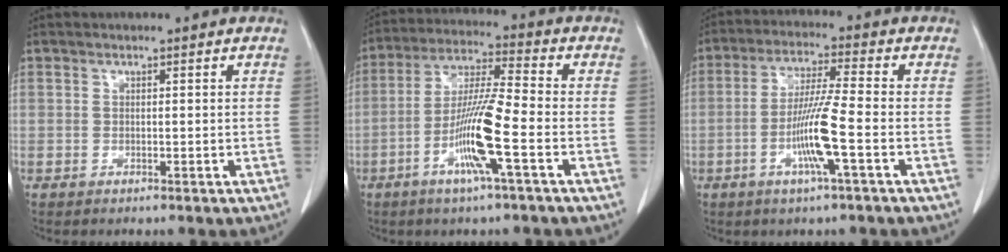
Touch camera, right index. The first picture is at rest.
{"total": 11.3, "force": [-4.1, -0.2, 10.5], "torque": [-0.205, -0.003, -0.081]}
{"total": 9.0, "force": [-2.7, -0.5, 8.5], "torque": [-0.164, -0.005, -0.053]}